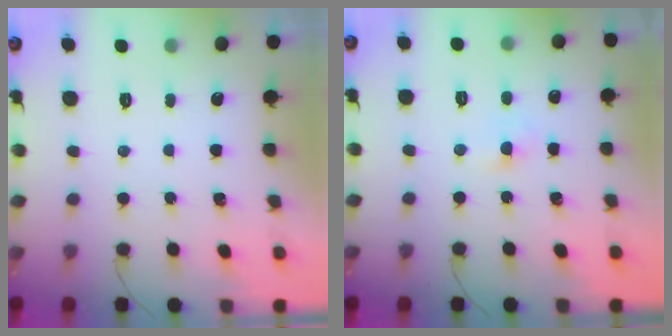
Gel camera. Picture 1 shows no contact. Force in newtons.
{"total": 3.5, "press": 3.3, "slide": 1.2}